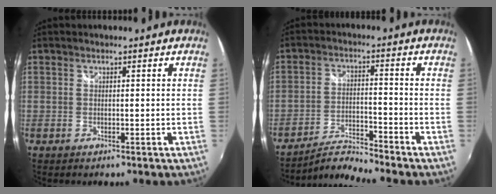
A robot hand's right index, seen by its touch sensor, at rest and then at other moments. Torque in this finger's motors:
{"motor_torque": [-0.01, -0.10, -0.06, 0.00]}